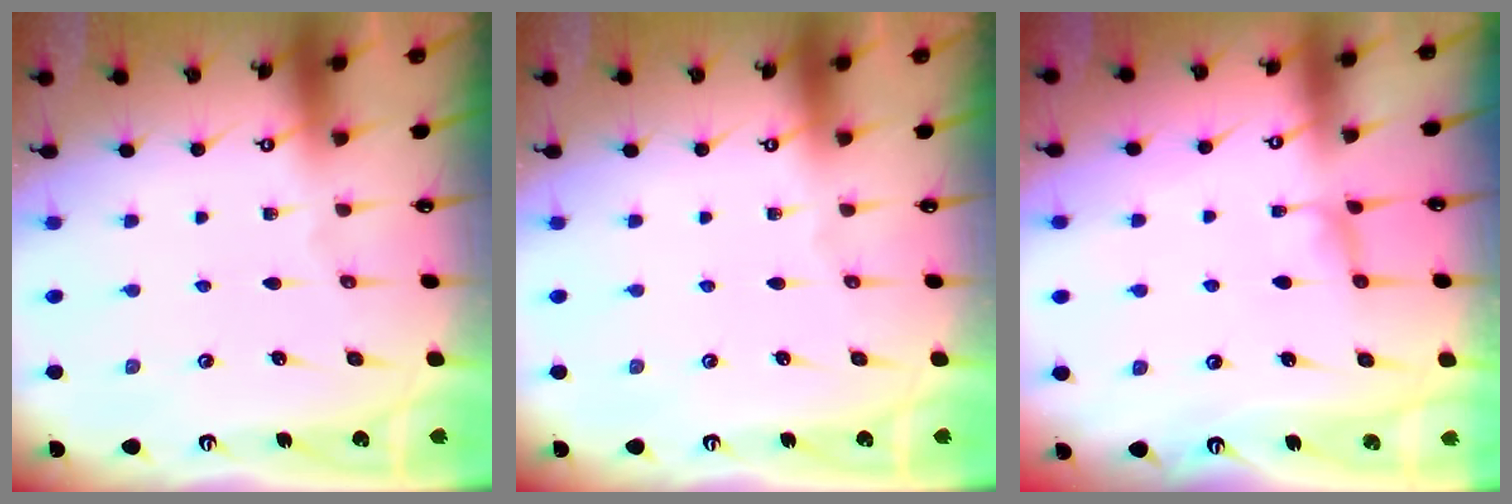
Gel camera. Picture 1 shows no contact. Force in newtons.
{"total": 0.0}
{"total": 0.8, "press": 0.3, "slide": 0.7}